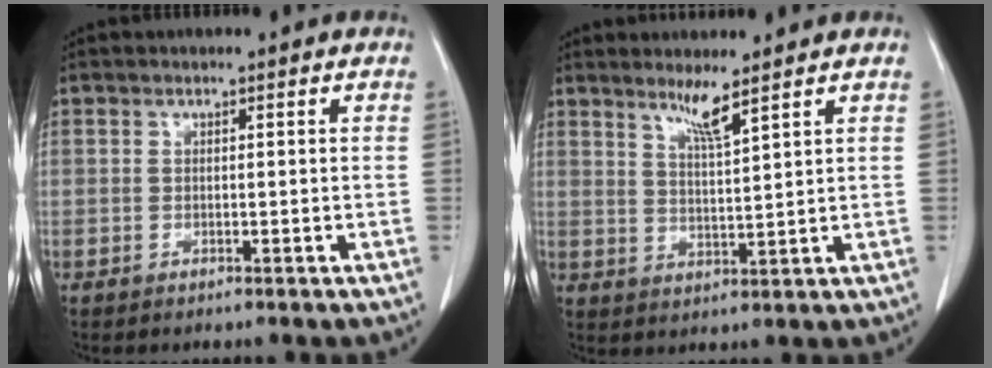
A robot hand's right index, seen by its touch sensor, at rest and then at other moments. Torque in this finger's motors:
{"motor_torque": [0.11, 0.12, 0.05, 0.06]}